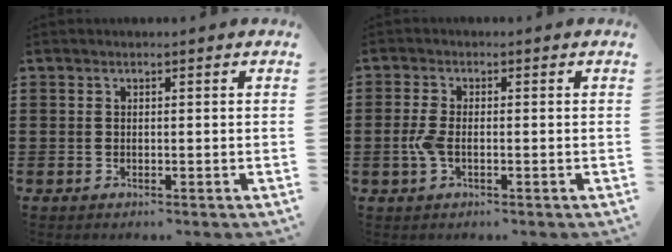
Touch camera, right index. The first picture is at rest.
{"total": 2.8, "force": [-0.7, 1.1, 2.4], "torque": [-0.066, -0.008, -0.018]}